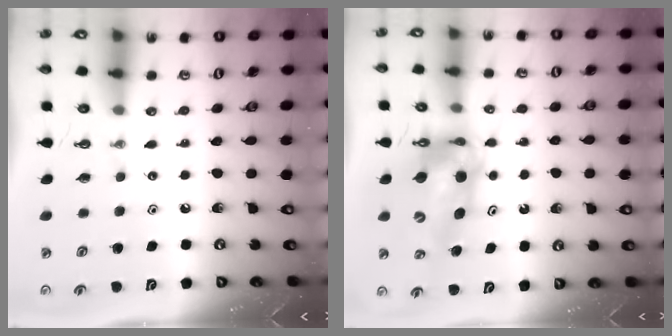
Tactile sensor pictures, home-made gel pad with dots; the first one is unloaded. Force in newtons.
{"total": 11.7, "press": 11.6, "slide": 1.0}